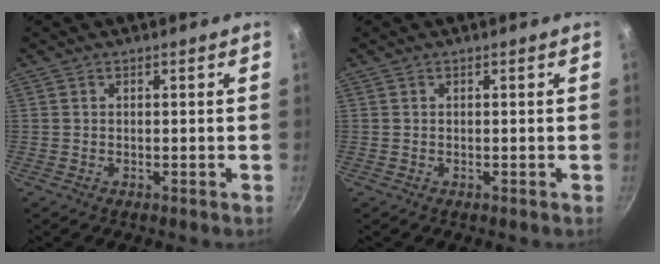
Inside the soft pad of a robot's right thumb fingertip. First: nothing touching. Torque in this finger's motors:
{"motor_torque": [-0.09, -0.09, 0.06, -0.06, 0.00]}